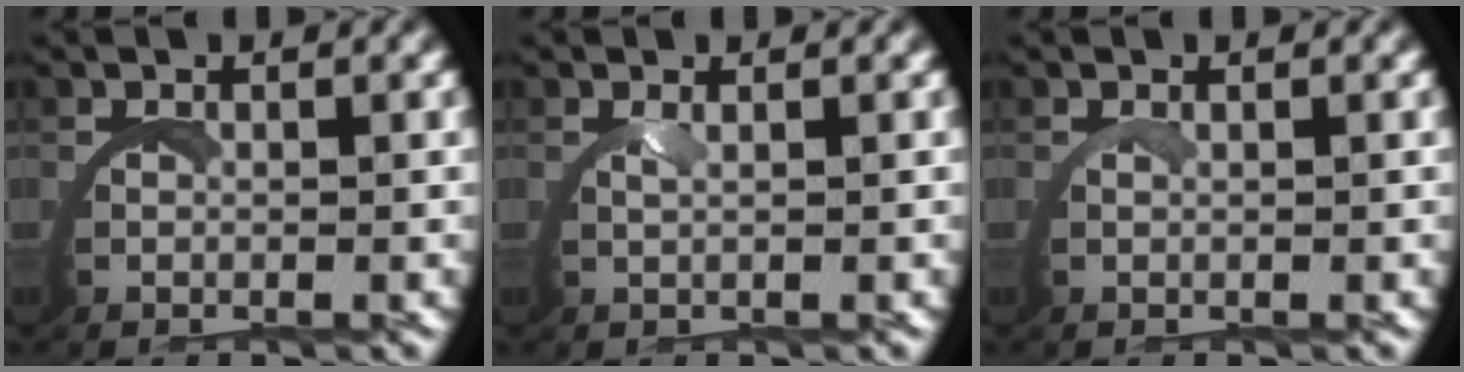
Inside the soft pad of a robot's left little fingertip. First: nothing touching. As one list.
[{"total": 1.2, "force": [0.6, -1.0, 0.4], "torque": [-0.006, 0.002, 0.013]}, {"total": 0.6, "force": [0.2, -0.6, 0.1], "torque": [-0.001, 0.001, 0.005]}]